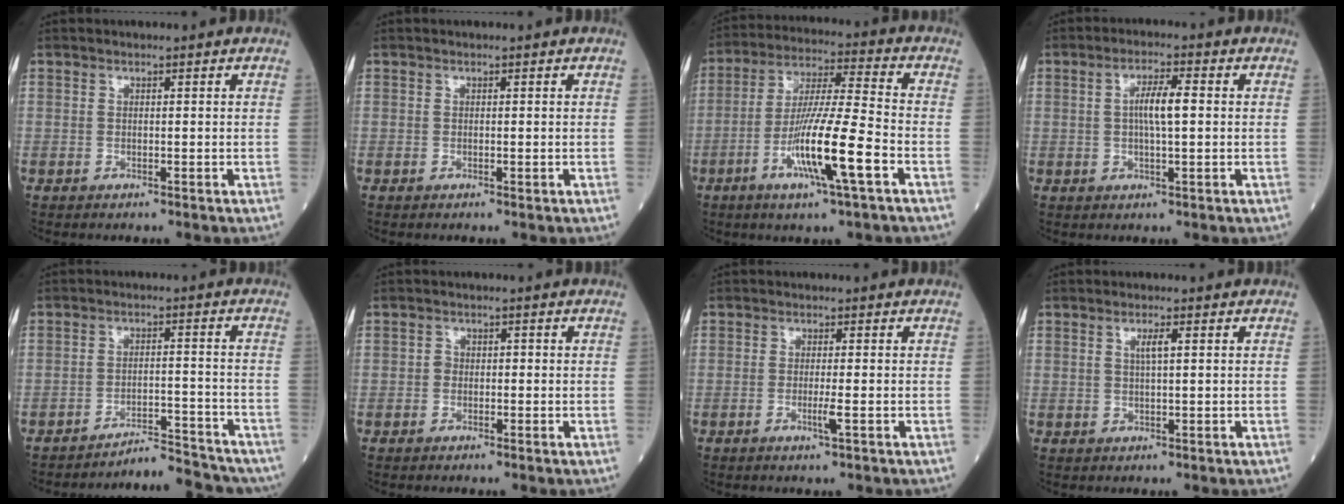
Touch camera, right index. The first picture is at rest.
{"total": 0.0}
{"total": 13.4, "force": [-5.0, 0.2, 12.5], "torque": [-0.233, -0.010, -0.093]}
{"total": 4.9, "force": [0.4, 0.7, 4.8], "torque": [-0.089, 0.007, 0.005]}
{"total": 8.3, "force": [-8.3, 0.8, 0.2], "torque": [0.008, 0.028, -0.116]}
{"total": 1.2, "force": [-0.3, 1.0, 0.5], "torque": [-0.003, 0.005, -0.008]}
{"total": 2.1, "force": [-0.8, -0.3, 1.9], "torque": [-0.040, -0.005, -0.014]}
{"total": 2.1, "force": [0.7, 0.2, 2.0], "torque": [-0.038, -0.001, 0.013]}